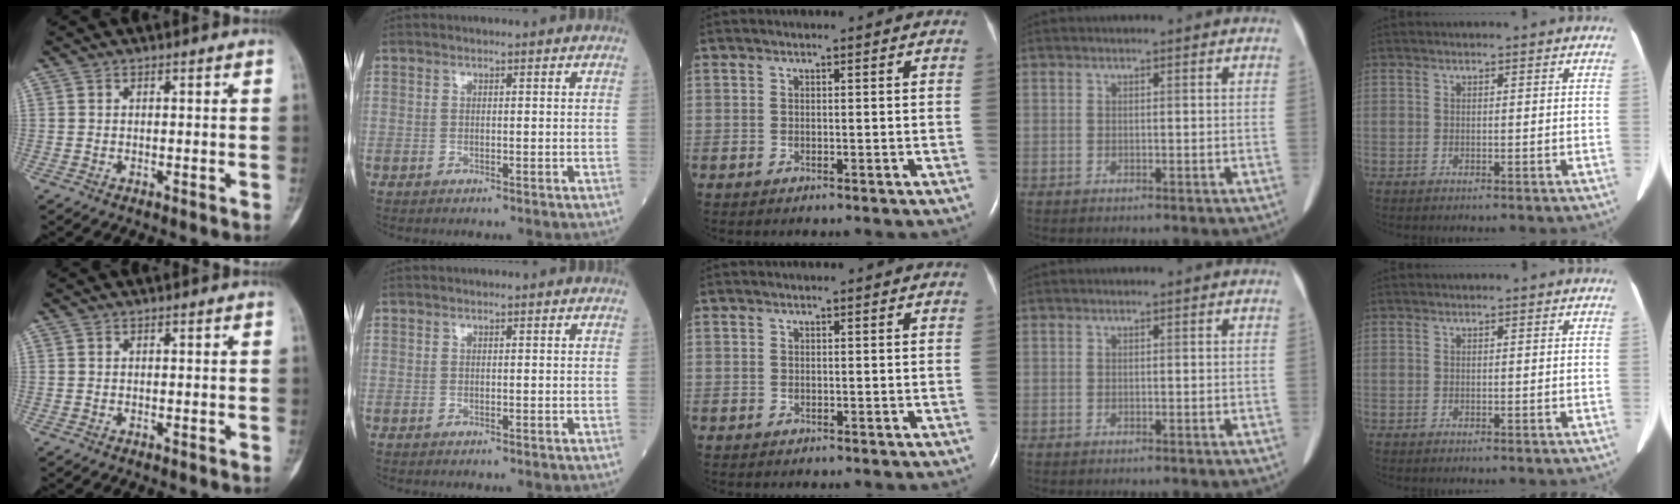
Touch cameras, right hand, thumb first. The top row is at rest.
{}